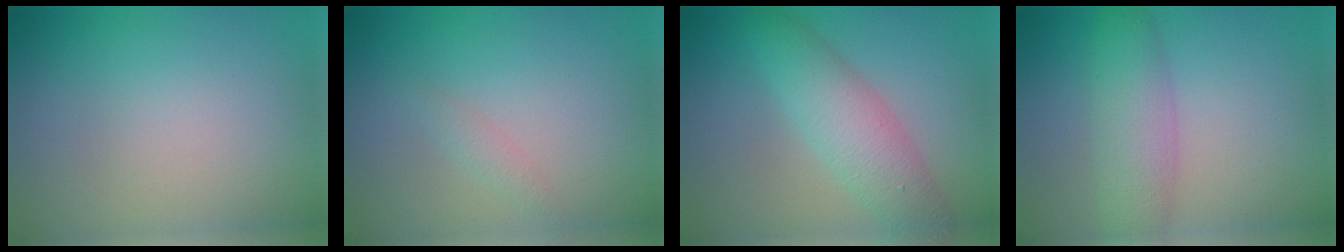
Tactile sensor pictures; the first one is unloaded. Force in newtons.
{"total": 0.9, "press": 0.9, "slide": 0.0}
{"total": 4.7, "press": 4.7, "slide": 0.1}
{"total": 4.3, "press": 4.3, "slide": 0.0}